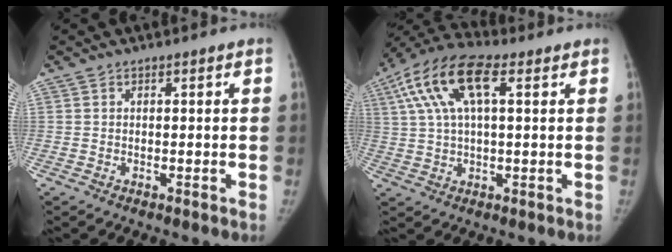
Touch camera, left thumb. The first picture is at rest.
{"total": 14.2, "force": [5.0, 6.2, 11.8], "torque": [-0.237, 0.030, 0.086]}